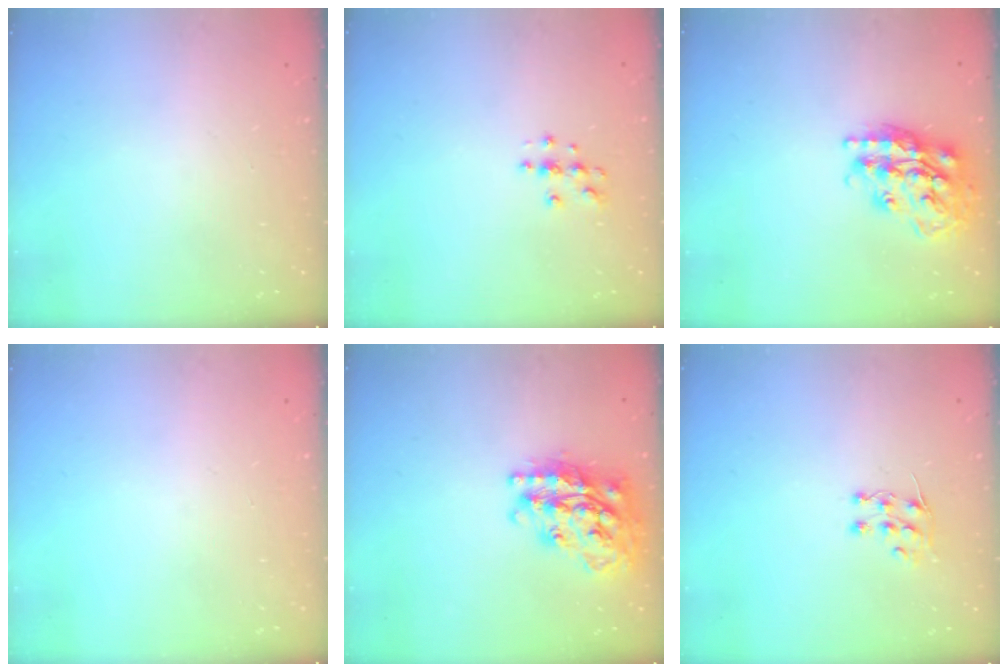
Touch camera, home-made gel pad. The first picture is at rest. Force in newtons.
{"total": 3.8, "press": 3.8, "slide": 0.4}
{"total": 19.6, "press": 19.5, "slide": 1.7}
{"total": 0.0}
{"total": 22.9, "press": 22.9, "slide": 1.8}
{"total": 5.9, "press": 5.9, "slide": 0.5}